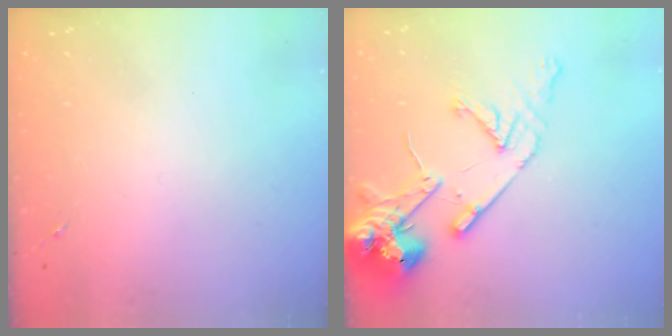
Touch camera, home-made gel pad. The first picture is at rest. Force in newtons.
{"total": 15.7, "press": 15.5, "slide": 2.3}